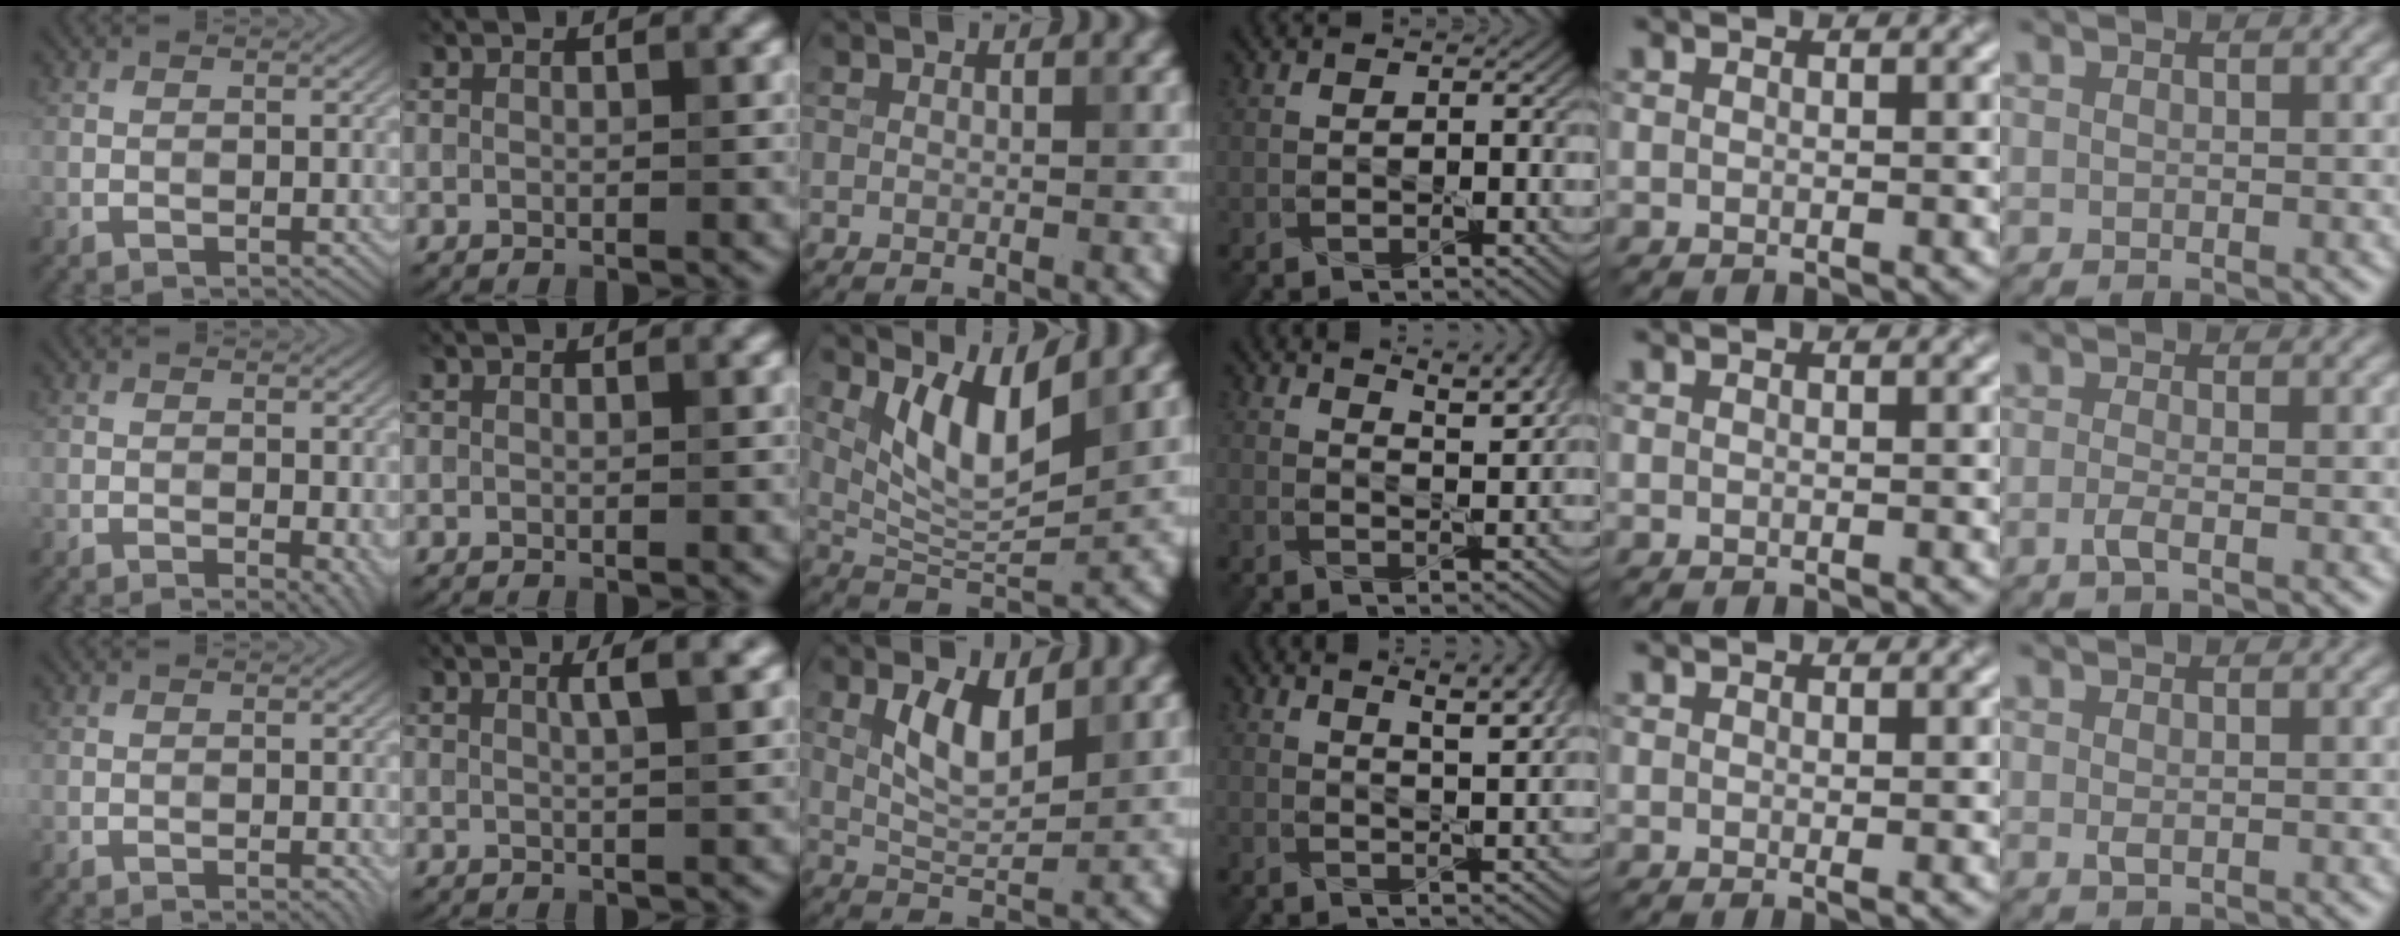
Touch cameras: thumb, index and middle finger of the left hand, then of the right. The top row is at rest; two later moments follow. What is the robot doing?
{"motion": "pour", "object": "sugar"}